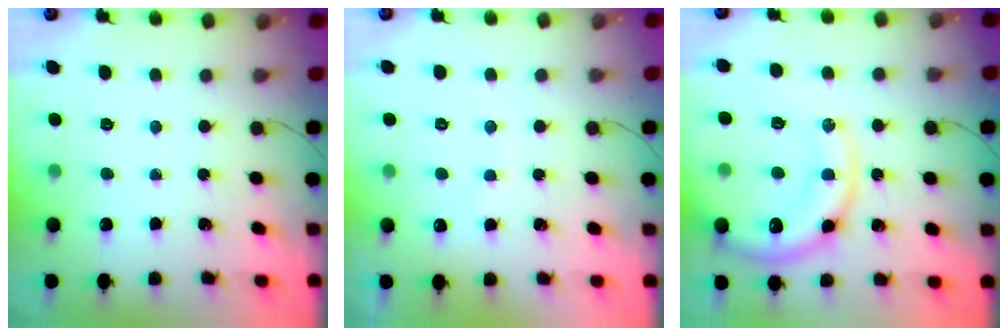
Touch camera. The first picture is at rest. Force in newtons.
{"total": 5.3, "press": 5.3, "slide": 0.8}
{"total": 15.4, "press": 15.1, "slide": 2.5}